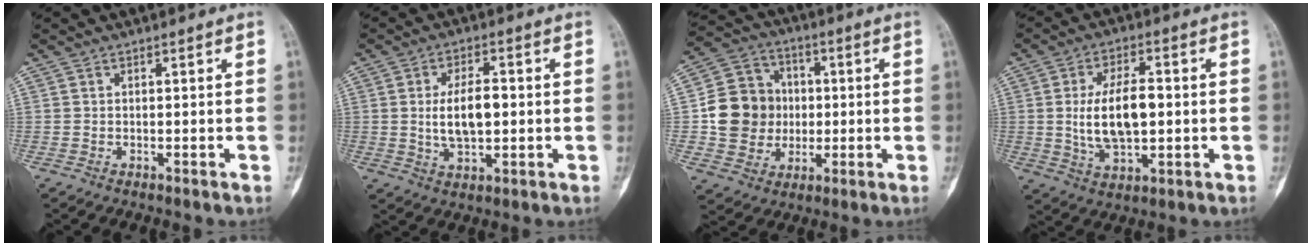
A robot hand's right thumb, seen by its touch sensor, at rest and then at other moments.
{"total": 8.2, "force": [0.1, 4.1, 7.1], "torque": [-0.120, 0.002, 0.004]}
{"total": 13.8, "force": [-0.2, 12.5, 5.8], "torque": [-0.074, 0.022, 0.002]}
{"total": 11.5, "force": [0.1, 5.8, 10.0], "torque": [-0.171, 0.005, 0.007]}